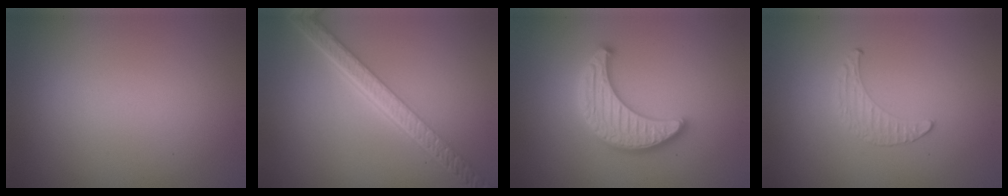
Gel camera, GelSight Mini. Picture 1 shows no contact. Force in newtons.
{"total": 5.6, "press": 4.2, "slide": 3.7}
{"total": 4.0, "press": 3.9, "slide": 0.8}
{"total": 0.5, "press": 0.5, "slide": 0.2}